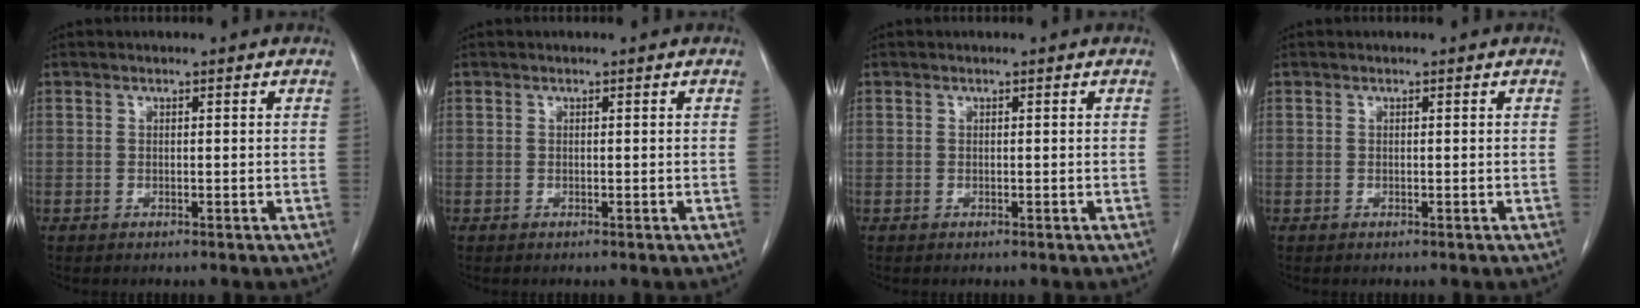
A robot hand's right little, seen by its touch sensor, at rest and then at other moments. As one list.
[{"total": 0.0}, {"total": 0.0}, {"total": 0.0}]